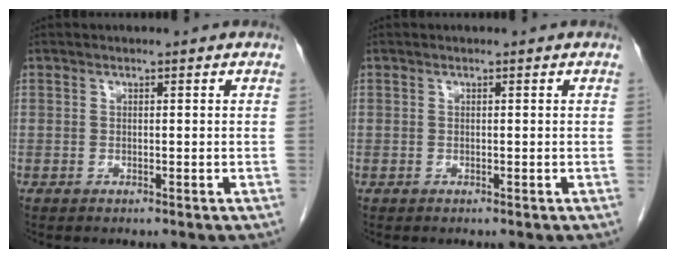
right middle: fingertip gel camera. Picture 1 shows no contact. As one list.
[{"total": 0.0}]